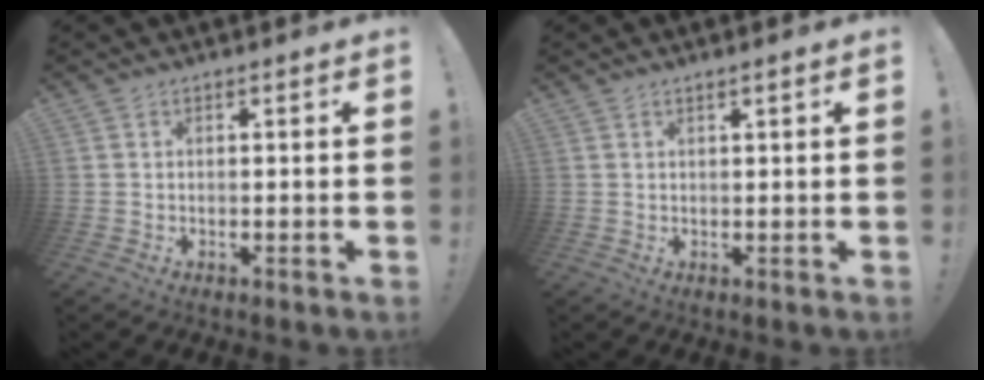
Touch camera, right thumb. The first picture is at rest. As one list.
[{"total": 1.1, "force": [0.6, -0.3, 0.9], "torque": [-0.015, 0.000, 0.009]}]